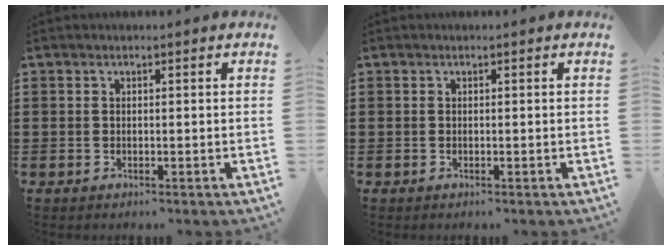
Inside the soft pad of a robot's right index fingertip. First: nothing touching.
{"total": 0.0}